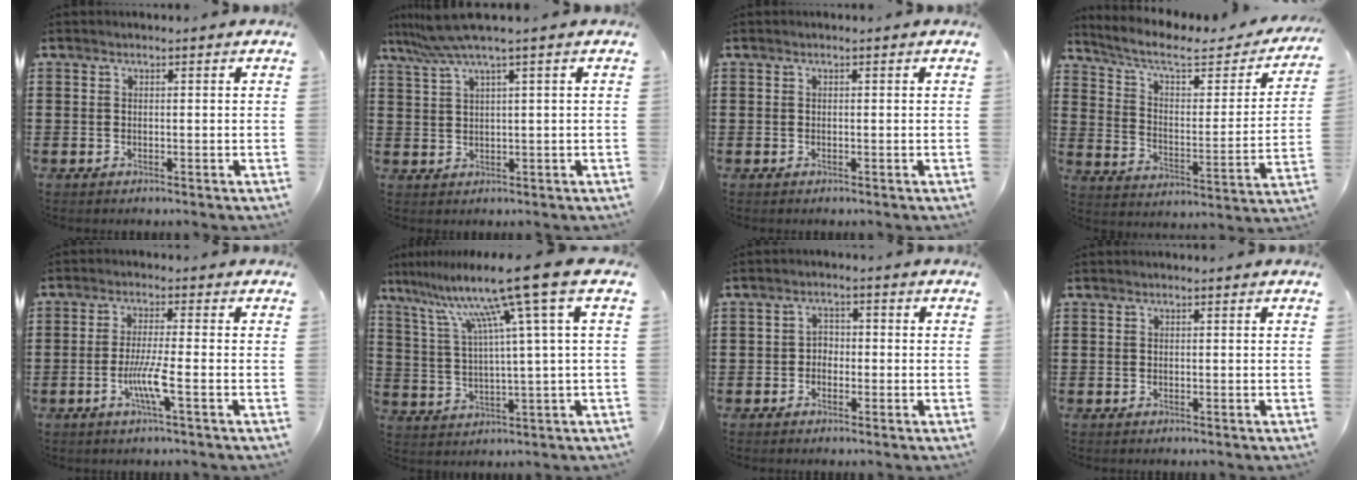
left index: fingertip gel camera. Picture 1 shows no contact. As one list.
[{"total": 5.2, "force": [3.0, -0.3, 4.2], "torque": [-0.097, -0.007, 0.052]}, {"total": 0.0}, {"total": 6.9, "force": [5.2, 1.7, 4.1], "torque": [-0.103, -0.029, 0.085]}, {"total": 5.7, "force": [-2.0, 0.2, 5.4], "torque": [-0.104, -0.012, -0.040]}, {"total": 12.5, "force": [7.1, -1.2, 10.2], "torque": [-0.226, -0.033, 0.102]}, {"total": 2.1, "force": [-1.1, 1.5, 0.9], "torque": [-0.021, 0.008, -0.027]}, {"total": 0.0}]